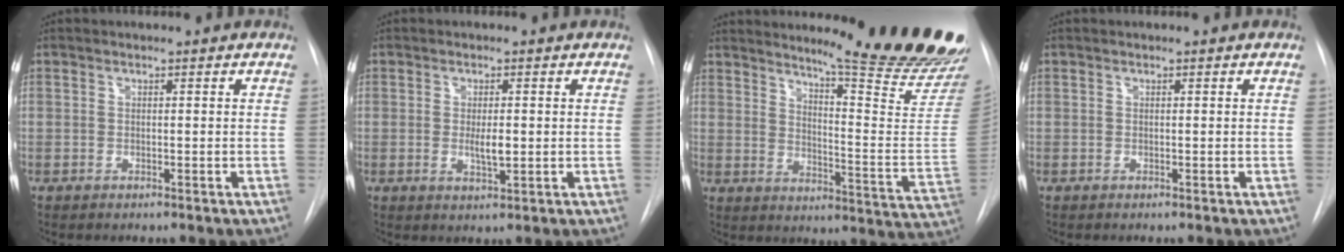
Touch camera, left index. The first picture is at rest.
{"total": 2.9, "force": [-0.1, 0.8, 2.8], "torque": [-0.049, -0.004, 0.001]}
{"total": 21.8, "force": [19.1, 0.0, 10.6], "torque": [-0.150, -0.128, 0.238]}
{"total": 0.0}